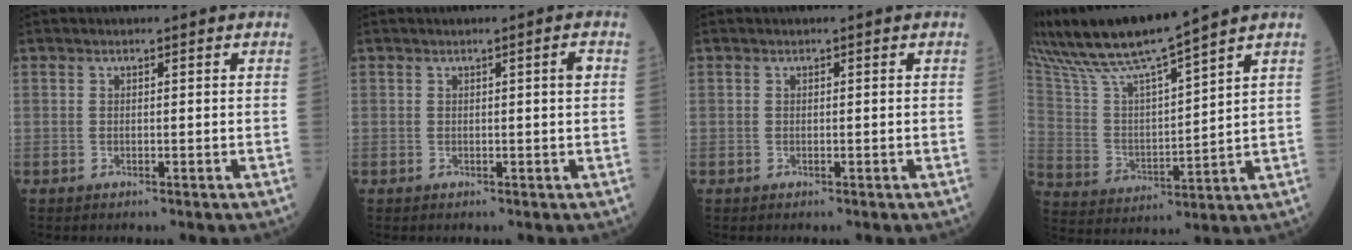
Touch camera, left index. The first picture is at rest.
{"total": 1.1, "force": [0.2, -0.1, 1.1], "torque": [-0.014, 0.002, 0.001]}
{"total": 0.0}
{"total": 13.9, "force": [12.1, -0.6, 6.8], "torque": [-0.141, 0.002, 0.234]}